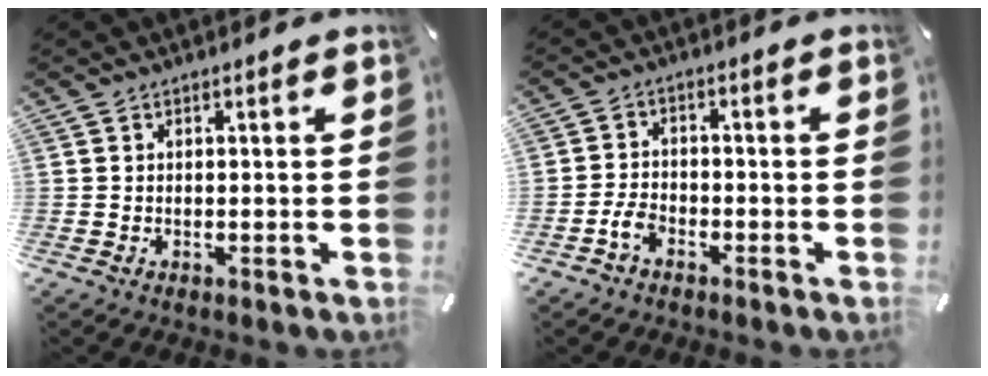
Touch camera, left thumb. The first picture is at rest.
{"total": 4.3, "force": [-2.5, 3.0, 1.9], "torque": [-0.036, 0.013, -0.046]}